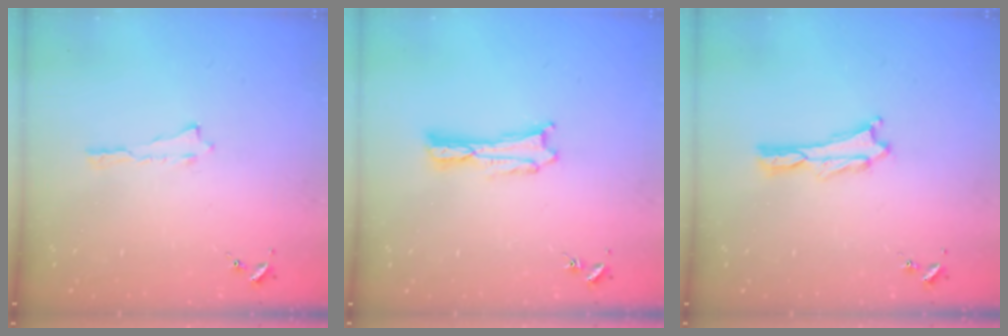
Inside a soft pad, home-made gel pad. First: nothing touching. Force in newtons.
{"total": 0.5, "press": 0.5, "slide": 0.2}
{"total": 0.5, "press": 0.5, "slide": 0.2}